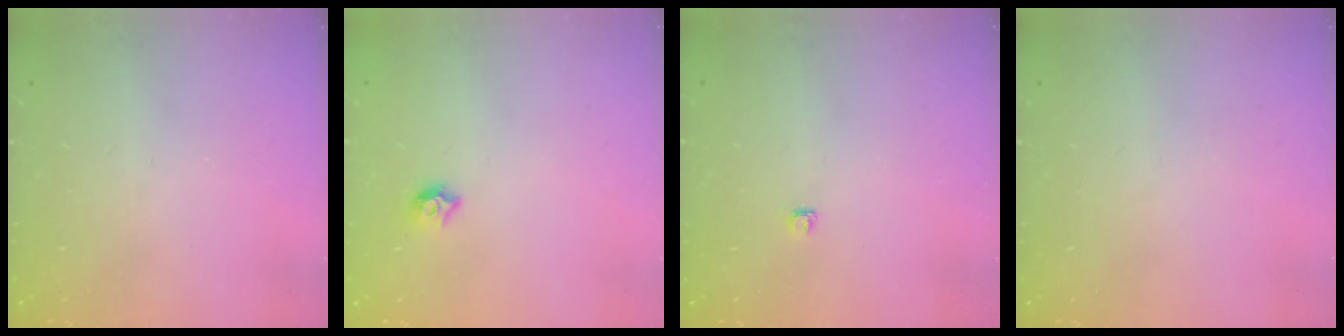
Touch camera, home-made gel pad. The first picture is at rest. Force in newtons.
{"total": 5.5, "press": 5.4, "slide": 0.9}
{"total": 2.8, "press": 2.8, "slide": 0.4}
{"total": 0.0}